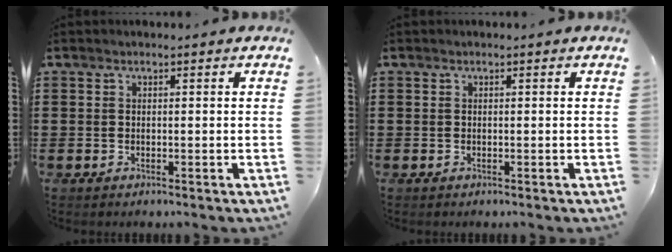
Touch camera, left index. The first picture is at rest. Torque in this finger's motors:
{"motor_torque": [0.00, 0.00, 0.00, 0.00]}